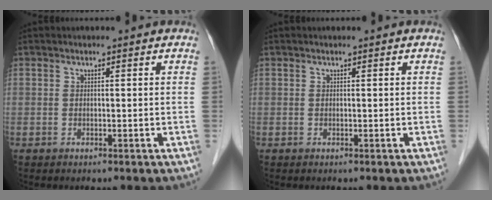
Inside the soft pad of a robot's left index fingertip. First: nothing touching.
{"total": 0.0}